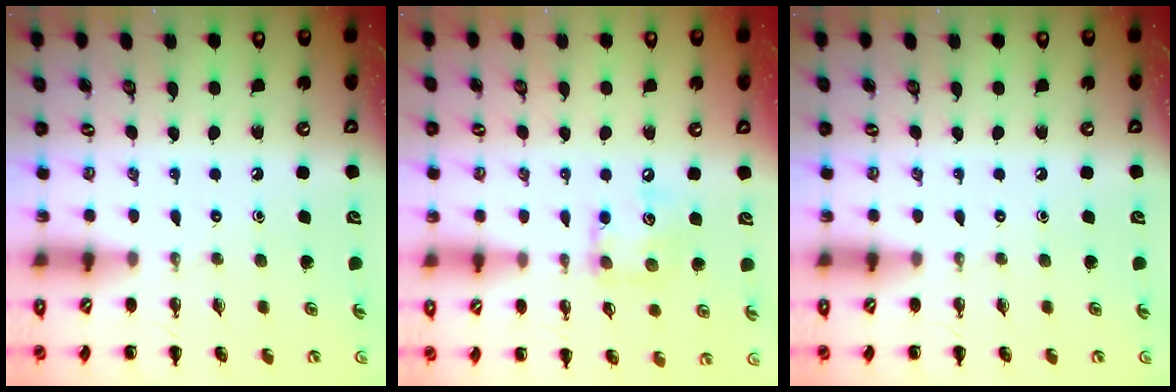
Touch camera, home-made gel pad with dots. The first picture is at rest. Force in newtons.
{"total": 9.0, "press": 9.0, "slide": 0.6}
{"total": 0.0}